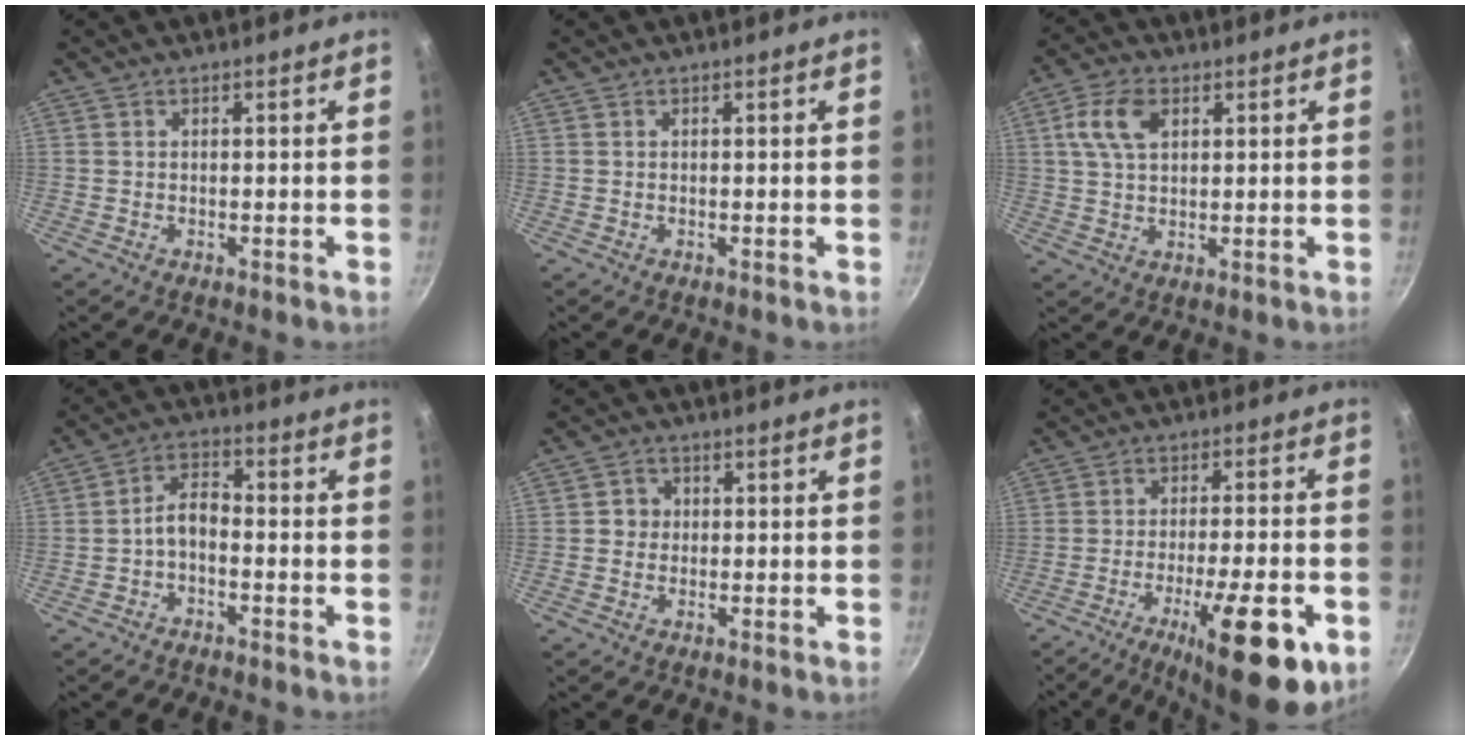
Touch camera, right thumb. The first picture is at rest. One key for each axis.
{"total": 0.0}
{"total": 7.6, "fx": 2.6, "fy": 4.7, "fz": 5.4, "tx": -0.096, "ty": 0.006, "tz": 0.044}
{"total": 4.8, "fx": -2.0, "fy": 2.6, "fz": 3.6, "tx": -0.060, "ty": 0.036, "tz": -0.040}
{"total": 2.7, "fx": 0.0, "fy": 2.6, "fz": 0.7, "tx": 0.008, "ty": 0.006, "tz": -0.006}
{"total": 18.2, "fx": -7.5, "fy": 4.8, "fz": 15.9, "tx": -0.216, "ty": 0.021, "tz": -0.107}